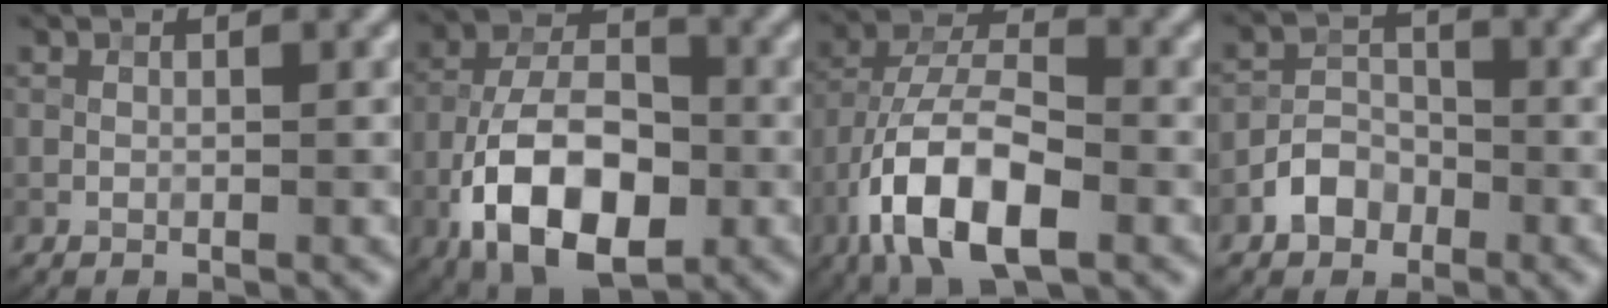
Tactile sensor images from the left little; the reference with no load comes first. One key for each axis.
{"total": 11.4, "fx": -4.7, "fy": 6.1, "fz": 8.5, "tx": -0.158, "ty": 0.005, "tz": -0.089}
{"total": 10.2, "fx": -4.3, "fy": 4.6, "fz": 8.0, "tx": -0.153, "ty": 0.006, "tz": -0.083}
{"total": 3.1, "fx": -1.8, "fy": 2.2, "fz": 1.3, "tx": -0.016, "ty": 0.010, "tz": -0.036}